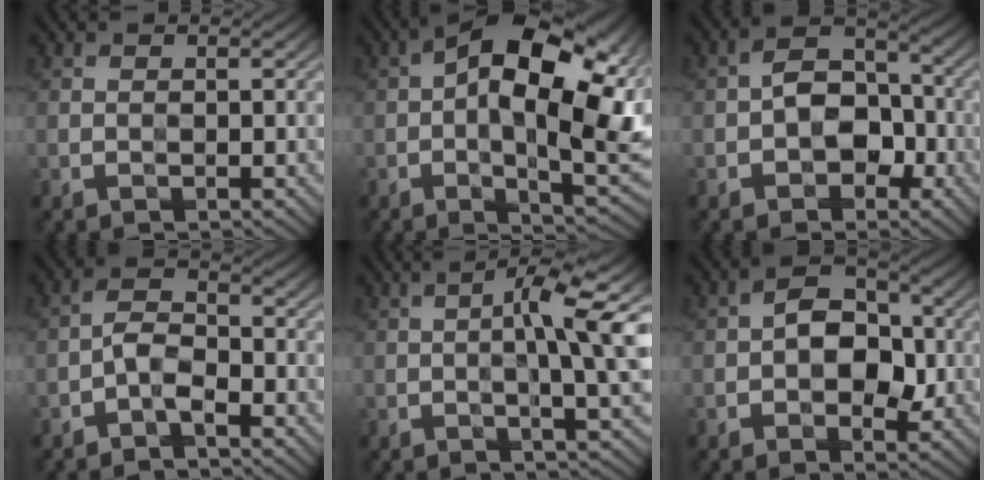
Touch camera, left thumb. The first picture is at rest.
{"total": 18.2, "force": [2.3, 8.5, 15.9], "torque": [-0.242, 0.015, 0.025]}
{"total": 6.4, "force": [-1.9, 4.3, 4.3], "torque": [-0.060, 0.010, -0.043]}
{"total": 3.5, "force": [-2.1, 1.3, 2.4], "torque": [-0.047, 0.011, -0.051]}
{"total": 7.4, "force": [0.5, 1.2, 7.2], "torque": [-0.119, 0.014, 0.004]}
{"total": 7.2, "force": [-0.5, 4.6, 5.5], "torque": [-0.076, 0.008, -0.019]}